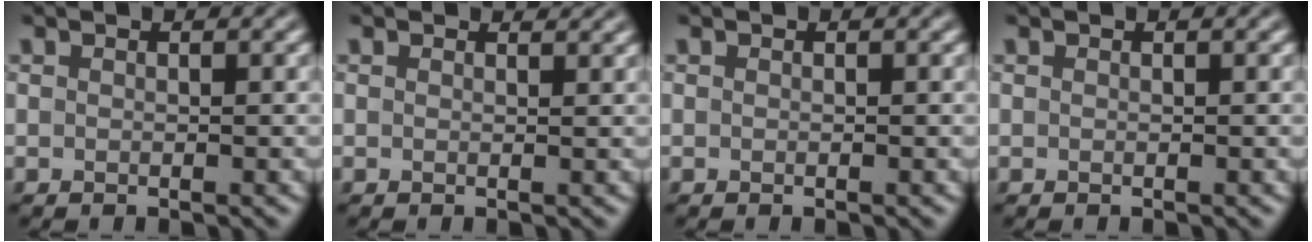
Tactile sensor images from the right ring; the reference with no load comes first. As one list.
[{"total": 0.8, "force": [0.8, 0.1, 0.1], "torque": [-0.003, -0.004, 0.010]}, {"total": 0.0}, {"total": 0.0}]